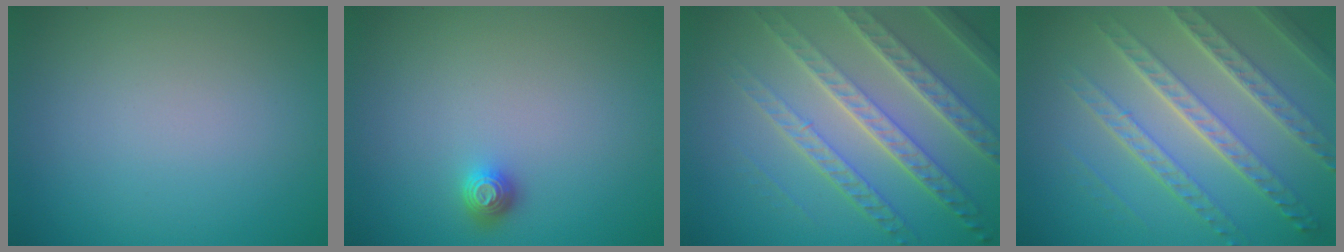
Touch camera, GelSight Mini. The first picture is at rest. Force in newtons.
{"total": 1.2, "press": 1.1, "slide": 0.4}
{"total": 8.0, "press": 5.5, "slide": 5.9}
{"total": 7.2, "press": 5.2, "slide": 5.1}